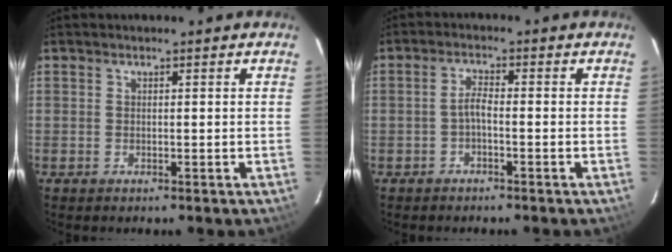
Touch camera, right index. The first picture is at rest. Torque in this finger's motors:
{"motor_torque": [0.52, -0.20, 0.29, 0.08]}